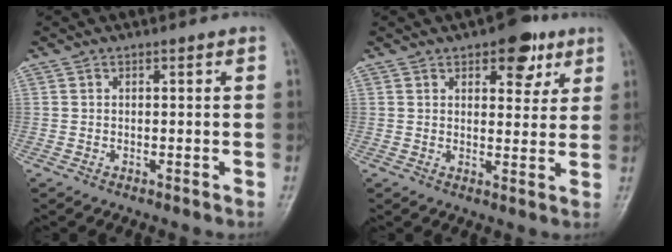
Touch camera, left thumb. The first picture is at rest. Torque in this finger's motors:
{"motor_torque": [1.18, 0.55, 0.87, -0.33, 0.00]}